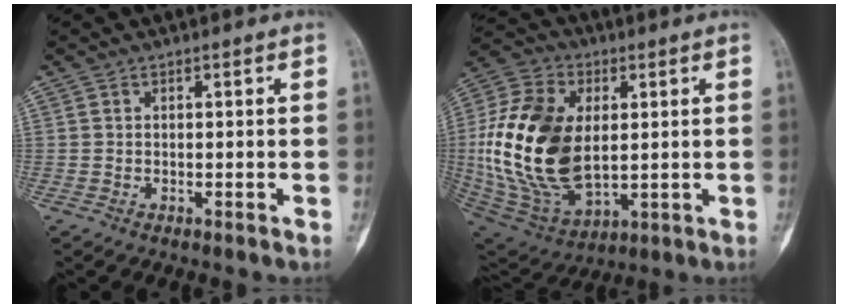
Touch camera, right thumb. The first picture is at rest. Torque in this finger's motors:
{"motor_torque": [2.28, 2.32, 0.87, -1.07, 0.37]}